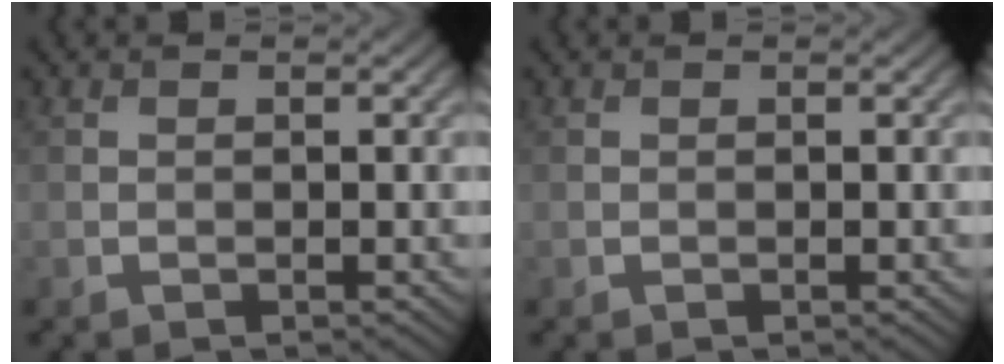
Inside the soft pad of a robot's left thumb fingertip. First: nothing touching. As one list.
[{"total": 0.0}]